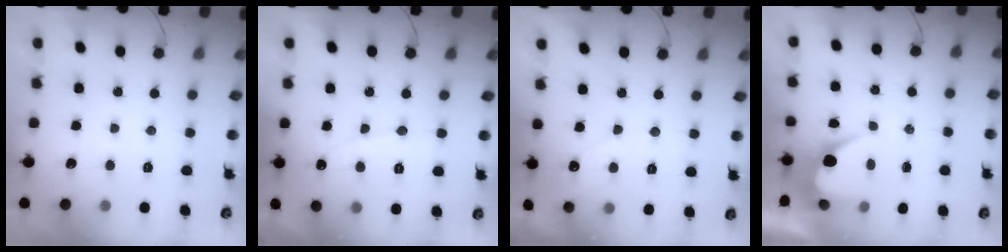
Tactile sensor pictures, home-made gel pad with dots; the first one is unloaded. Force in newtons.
{"total": 4.9, "press": 4.9, "slide": 0.4}
{"total": 2.5, "press": 2.5, "slide": 0.1}
{"total": 5.3, "press": 5.3, "slide": 0.3}